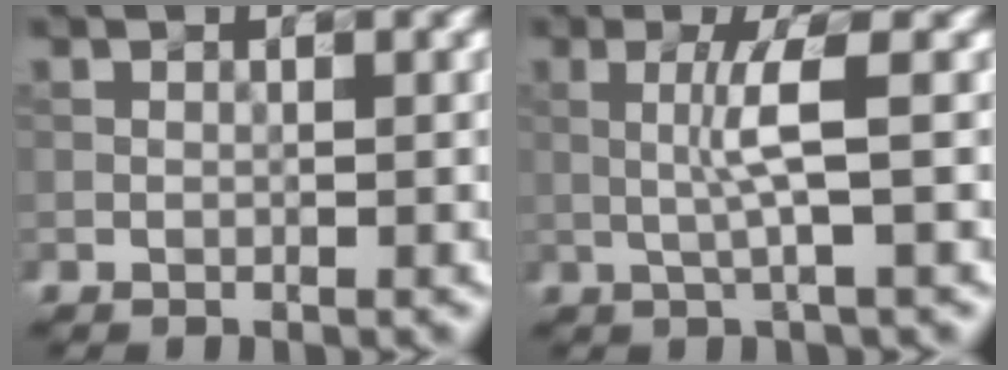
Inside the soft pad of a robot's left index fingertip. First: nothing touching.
{"total": 3.0, "force": [0.1, 0.0, 3.0], "torque": [-0.066, 0.000, 0.002]}